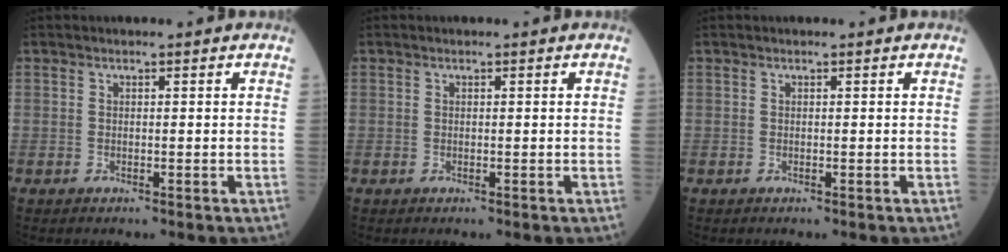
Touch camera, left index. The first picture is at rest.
{"total": 0.0}
{"total": 0.0}